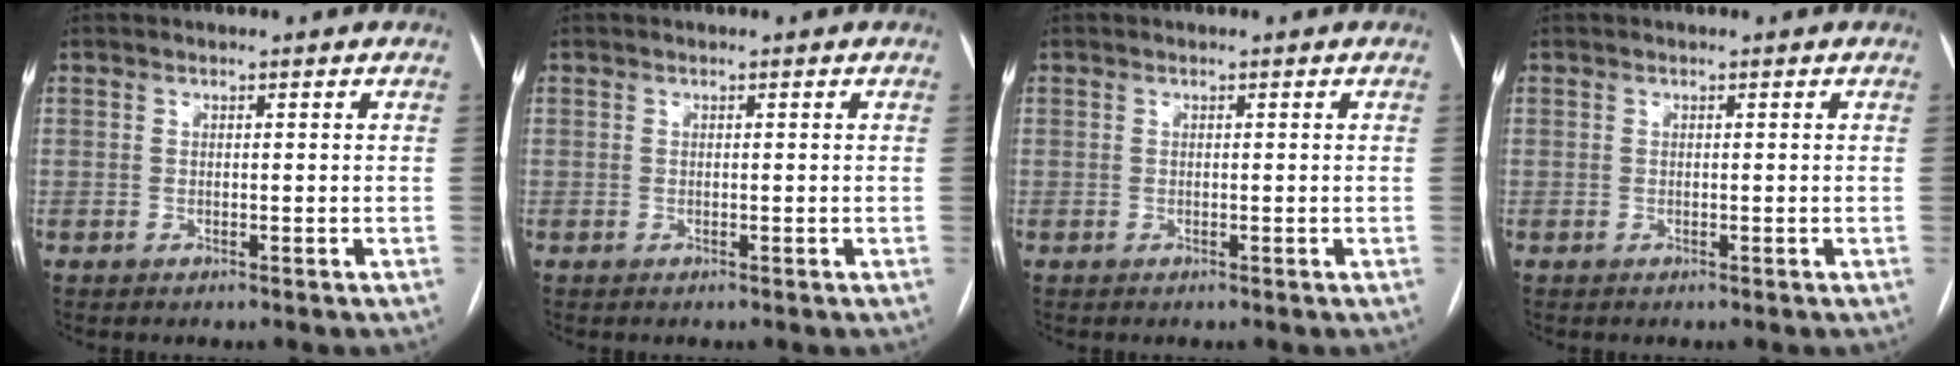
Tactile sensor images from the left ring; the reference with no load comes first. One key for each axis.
{"total": 0.0}
{"total": 0.0}
{"total": 0.0}